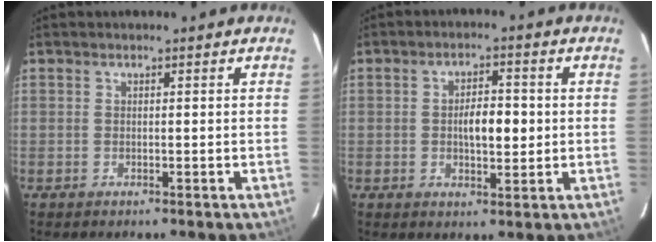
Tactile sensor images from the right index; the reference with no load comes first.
{"total": 5.5, "force": [-0.1, 2.1, 5.1], "torque": [-0.086, 0.006, 0.000]}